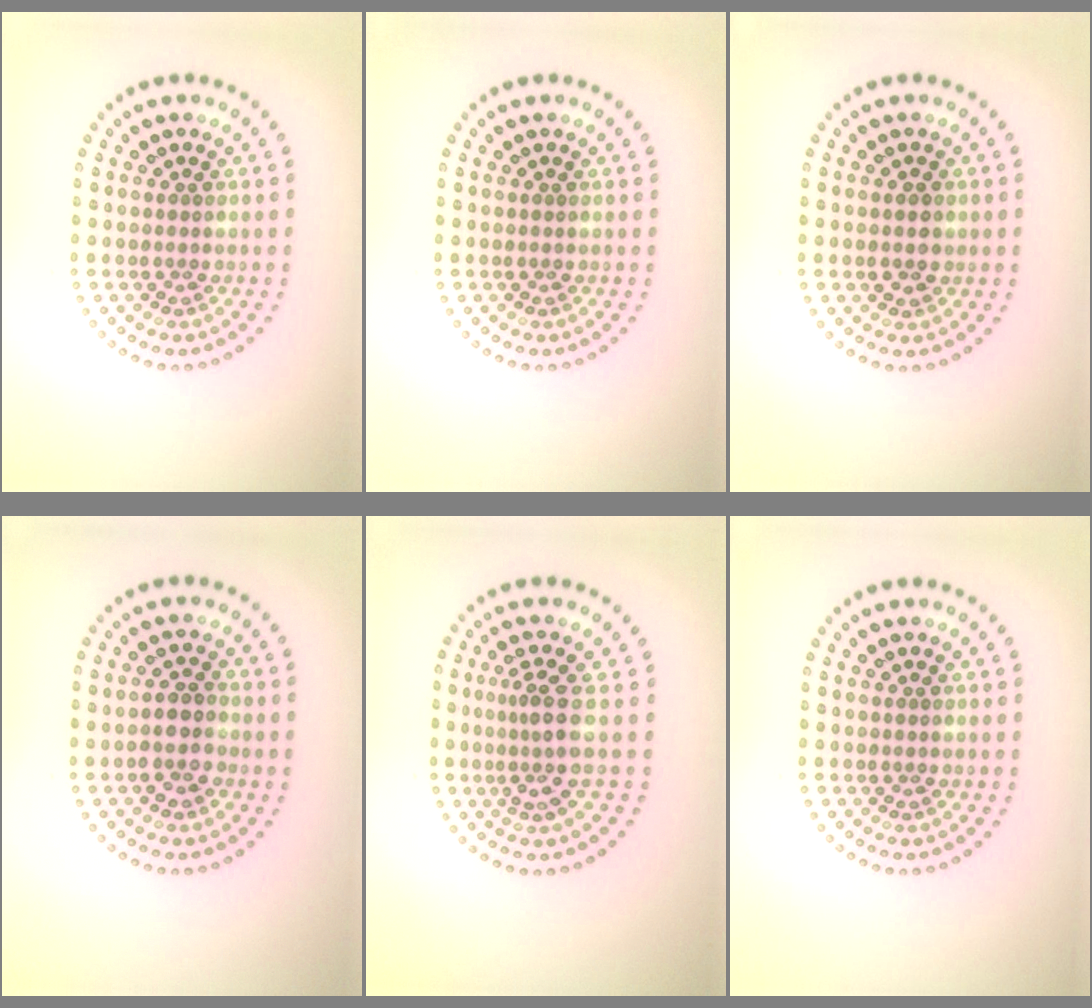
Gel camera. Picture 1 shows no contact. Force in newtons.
{"total": 0.0}
{"total": 1.4, "press": 1.4, "slide": 0.1}
{"total": 2.6, "press": 2.4, "slide": 1.0}
{"total": 2.8, "press": 2.0, "slide": 2.0}
{"total": 0.0}